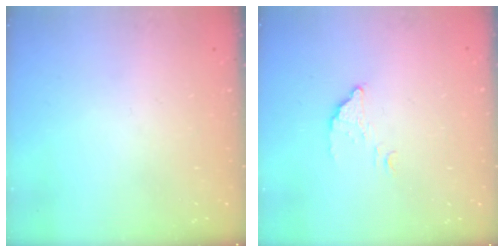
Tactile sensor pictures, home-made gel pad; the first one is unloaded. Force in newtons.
{"total": 2.9, "press": 2.9, "slide": 0.1}